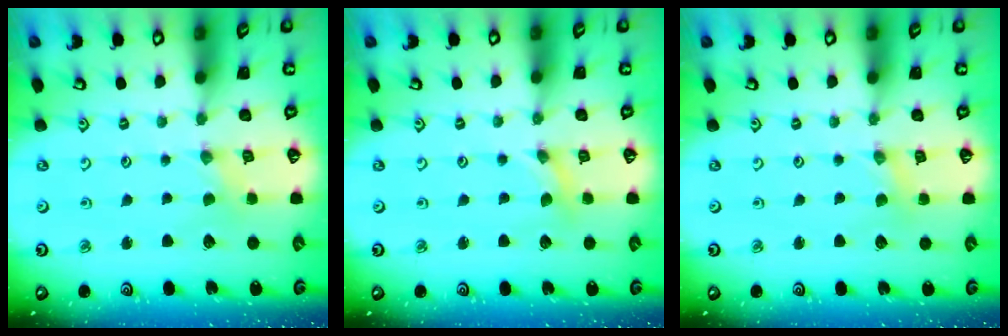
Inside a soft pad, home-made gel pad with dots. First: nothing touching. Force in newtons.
{"total": 0.6, "press": 0.5, "slide": 0.1}
{"total": 1.0, "press": 1.0, "slide": 0.1}